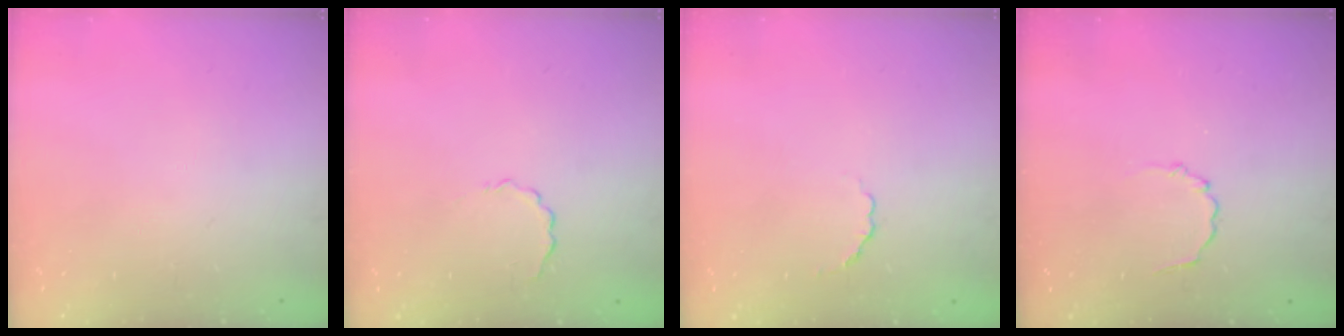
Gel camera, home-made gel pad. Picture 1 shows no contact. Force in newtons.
{"total": 2.0, "press": 1.9, "slide": 0.7}
{"total": 2.5, "press": 2.3, "slide": 0.9}
{"total": 2.1, "press": 1.9, "slide": 0.9}